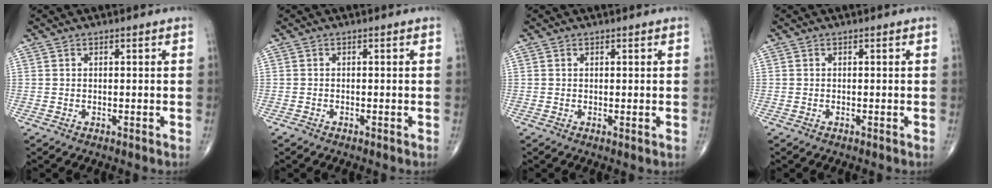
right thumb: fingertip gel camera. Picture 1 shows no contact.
{"total": 0.6, "force": [-0.5, 0.2, 0.2], "torque": [-0.008, -0.002, -0.012]}
{"total": 0.5, "force": [0.1, 0.1, 0.5], "torque": [-0.016, -0.005, 0.001]}
{"total": 0.0}